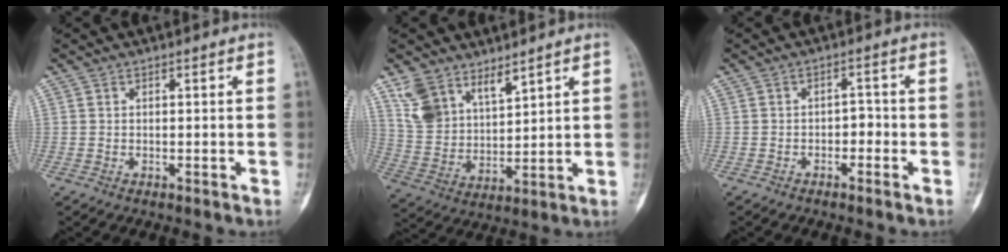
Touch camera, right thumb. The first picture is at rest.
{"total": 10.2, "force": [7.3, 5.4, 4.6], "torque": [-0.074, -0.032, 0.159]}
{"total": 2.4, "force": [-1.1, 1.5, 1.5], "torque": [-0.006, 0.018, -0.021]}